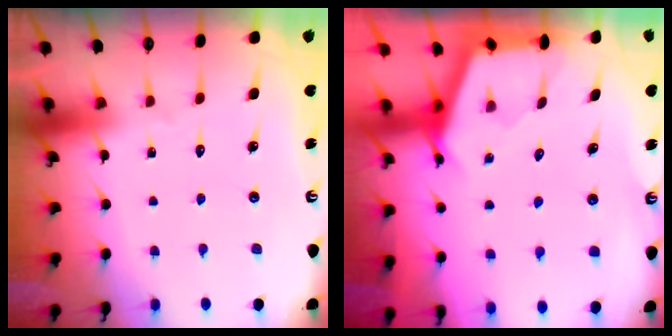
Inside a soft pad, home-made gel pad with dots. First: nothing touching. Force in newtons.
{"total": 2.8, "press": 2.8, "slide": 0.4}